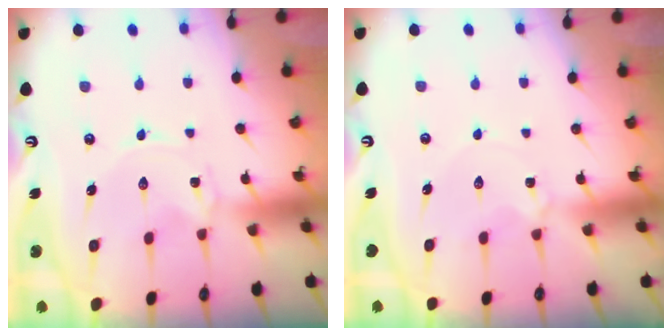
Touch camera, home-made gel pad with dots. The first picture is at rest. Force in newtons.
{"total": 2.3, "press": 2.3, "slide": 0.3}